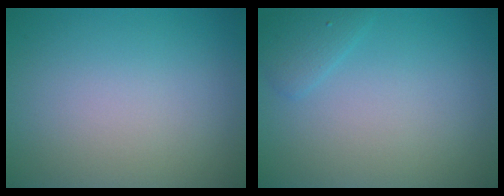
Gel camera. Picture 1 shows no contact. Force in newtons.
{"total": 1.4, "press": 1.4, "slide": 0.1}